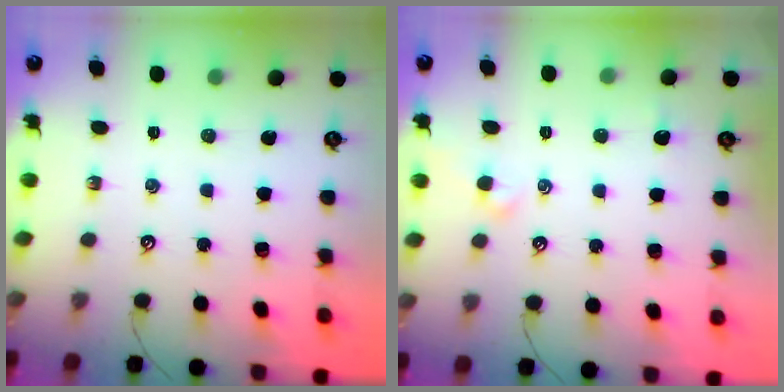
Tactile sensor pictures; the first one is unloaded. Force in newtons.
{"total": 0.8, "press": 0.7, "slide": 0.5}